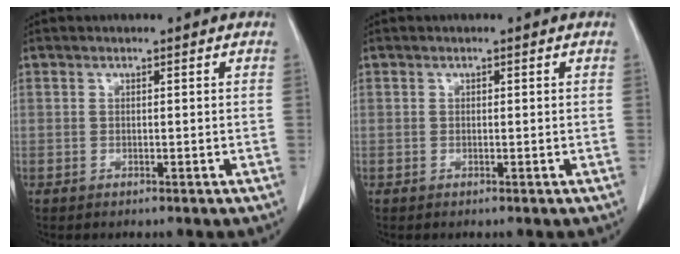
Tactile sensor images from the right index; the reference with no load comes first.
{"total": 0.0}